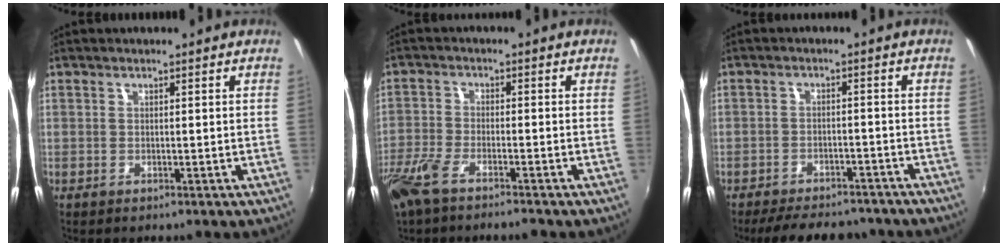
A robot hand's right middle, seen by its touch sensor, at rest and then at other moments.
{"total": 8.4, "force": [-6.3, 2.0, 5.1], "torque": [-0.131, -0.027, -0.125]}
{"total": 12.2, "force": [-10.1, 4.8, 4.9], "torque": [-0.113, 0.005, -0.136]}